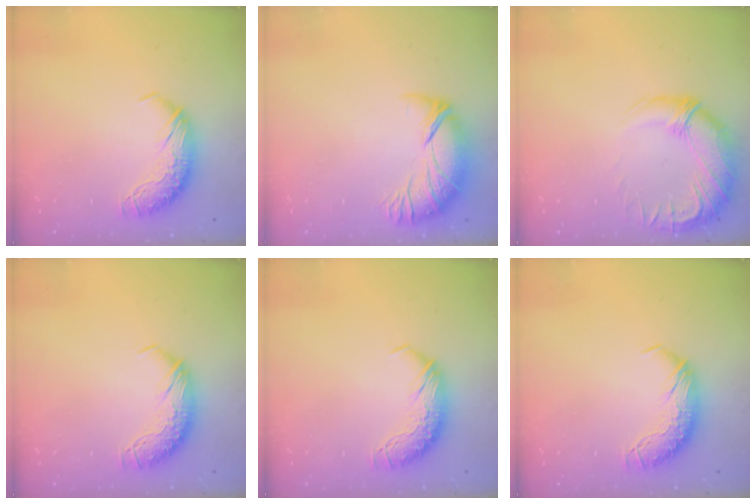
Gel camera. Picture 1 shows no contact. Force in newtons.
{"total": 2.7, "press": 1.5, "slide": 2.3}
{"total": 4.1, "press": 1.2, "slide": 3.9}
{"total": 0.0}
{"total": 0.0}
{"total": 0.0}